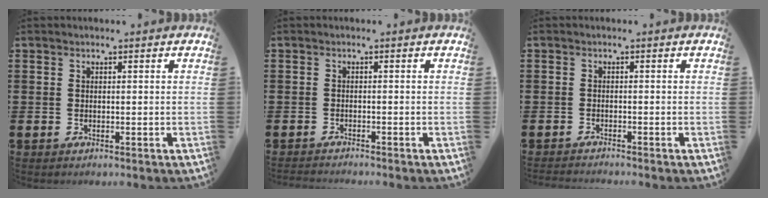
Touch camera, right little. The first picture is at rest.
{"total": 0.9, "force": [-0.9, -0.1, 0.0], "torque": [-0.002, -0.001, -0.018]}
{"total": 0.9, "force": [-0.9, -0.1, 0.0], "torque": [-0.001, -0.001, -0.017]}